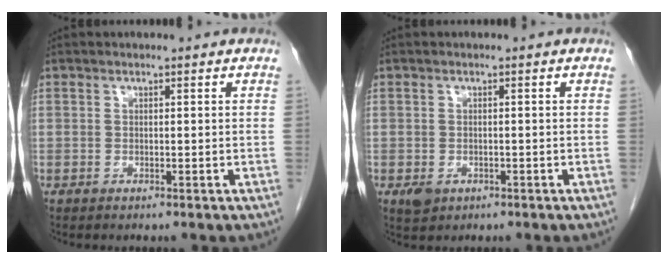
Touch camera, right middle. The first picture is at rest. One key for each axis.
{"total": 2.2, "fx": -1.0, "fy": 1.6, "fz": 1.1, "tx": -0.017, "ty": 0.000, "tz": -0.006}